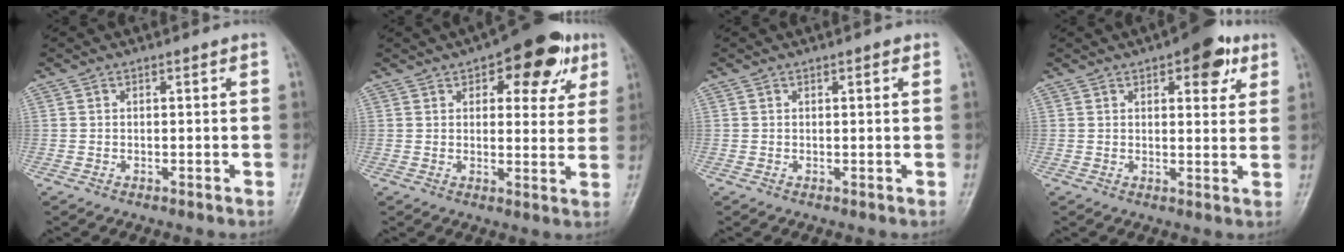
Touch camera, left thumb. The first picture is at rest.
{"total": 13.8, "force": [6.7, 6.6, 10.1], "torque": [-0.081, -0.010, 0.083]}
{"total": 1.3, "force": [0.6, 0.6, 1.0], "torque": [-0.008, 0.000, 0.008]}
{"total": 8.9, "force": [4.6, 4.0, 6.5], "torque": [-0.052, -0.013, 0.054]}